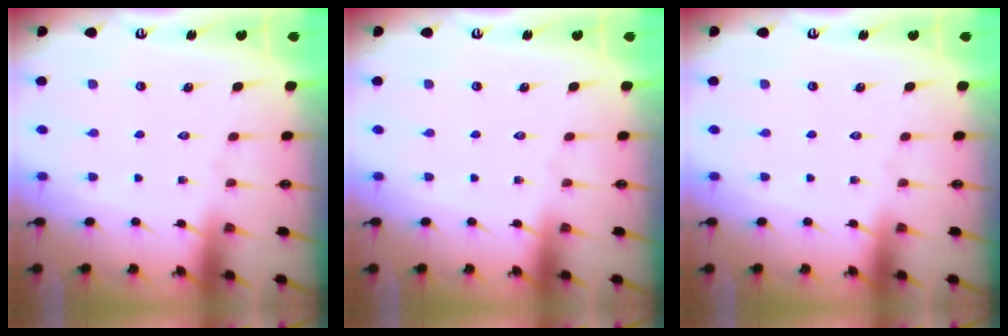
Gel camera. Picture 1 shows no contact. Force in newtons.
{"total": 0.0}
{"total": 0.0}